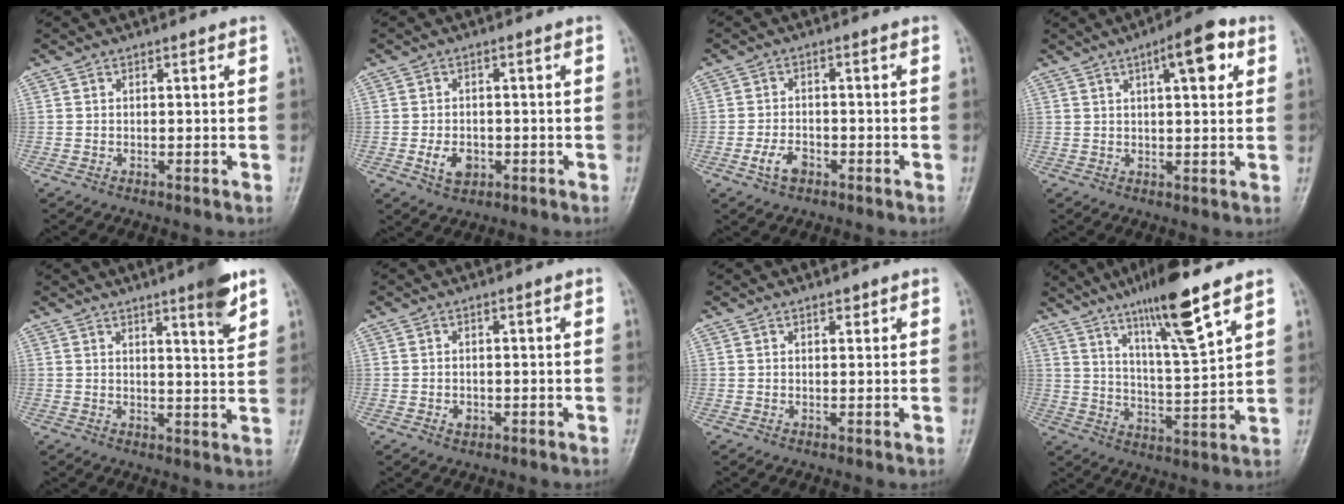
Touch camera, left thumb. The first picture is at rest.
{"total": 4.5, "force": [-1.4, 3.1, 2.9], "torque": [-0.043, 0.003, -0.019]}
{"total": 4.0, "force": [-2.0, 2.4, 2.5], "torque": [-0.046, 0.014, -0.038]}
{"total": 8.7, "force": [3.6, 2.8, 7.4], "torque": [-0.092, 0.001, 0.047]}
{"total": 6.9, "force": [4.3, 0.7, 5.3], "torque": [-0.068, -0.028, 0.059]}
{"total": 1.6, "force": [-0.5, 1.2, 0.9], "torque": [-0.007, 0.002, -0.006]}
{"total": 1.3, "force": [0.9, 0.6, 0.7], "torque": [-0.004, -0.003, 0.011]}
{"total": 13.8, "force": [9.0, 1.4, 10.4], "torque": [-0.177, -0.050, 0.159]}